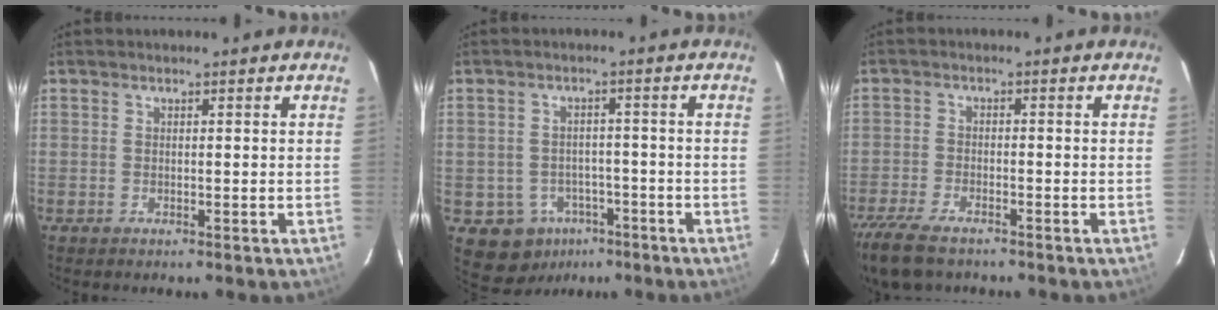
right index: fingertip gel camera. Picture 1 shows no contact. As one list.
[{"total": 8.0, "force": [-4.2, 6.6, 1.7], "torque": [-0.048, 0.023, -0.040]}, {"total": 10.3, "force": [-8.0, 3.4, 5.4], "torque": [-0.142, -0.034, -0.151]}]